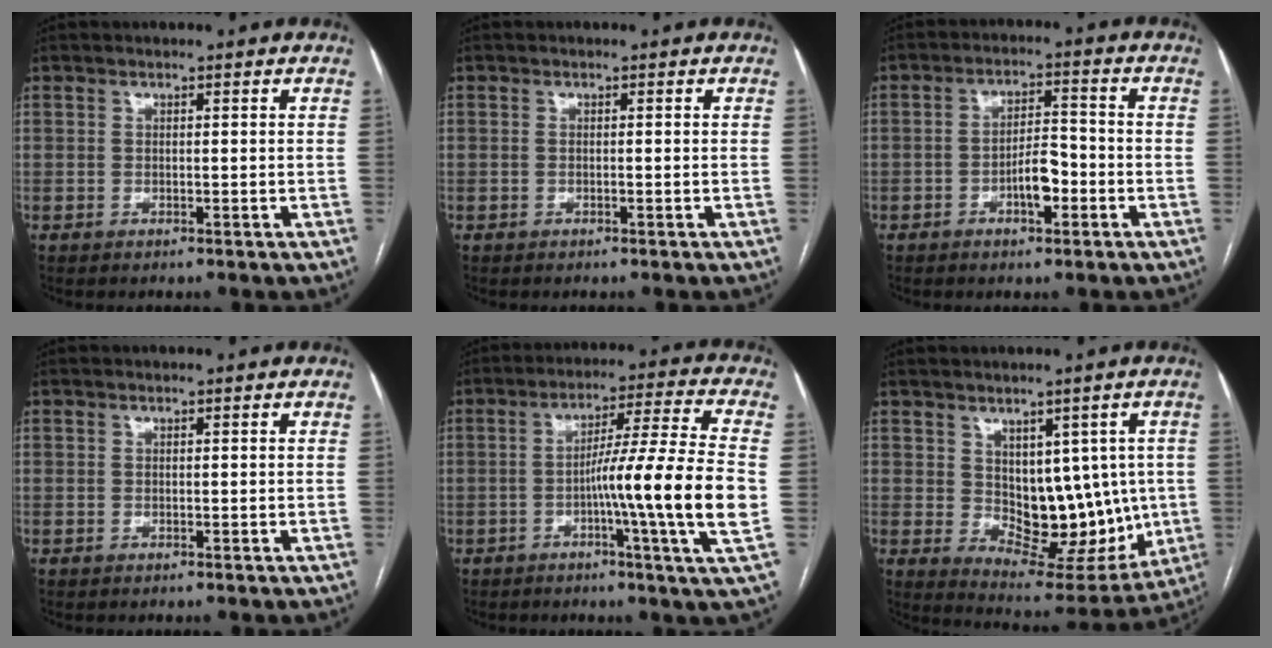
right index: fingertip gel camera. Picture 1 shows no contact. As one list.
[{"total": 0.0}, {"total": 5.4, "force": [-2.2, 1.9, 4.5], "torque": [-0.077, 0.011, -0.035]}, {"total": 0.0}, {"total": 14.1, "force": [-2.5, -2.1, 13.7], "torque": [-0.219, -0.007, -0.050]}, {"total": 12.6, "force": [0.4, 7.4, 10.2], "torque": [-0.115, 0.005, 0.034]}]